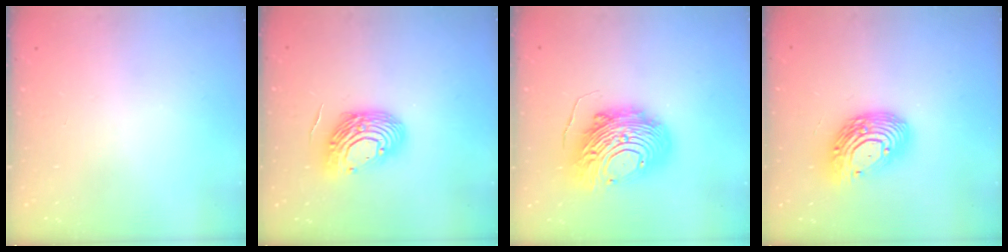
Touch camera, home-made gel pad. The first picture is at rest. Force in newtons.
{"total": 13.3, "press": 13.1, "slide": 2.1}
{"total": 17.9, "press": 17.9, "slide": 1.5}
{"total": 16.4, "press": 16.4, "slide": 1.2}